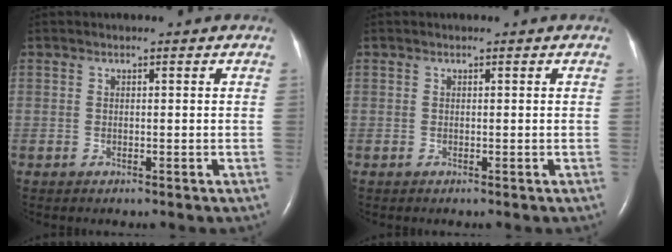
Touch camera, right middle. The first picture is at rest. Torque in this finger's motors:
{"motor_torque": [0.00, 0.00, 0.00, 0.00]}